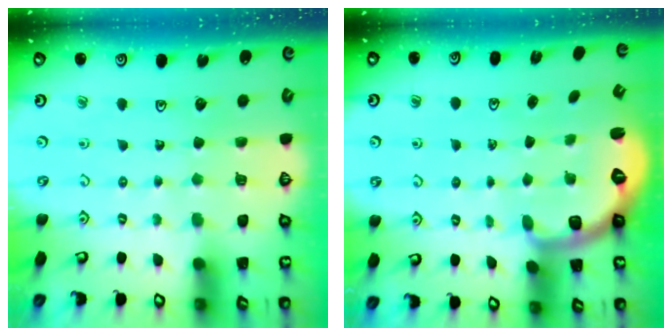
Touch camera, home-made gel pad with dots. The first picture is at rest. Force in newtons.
{"total": 2.5, "press": 2.0, "slide": 1.6}